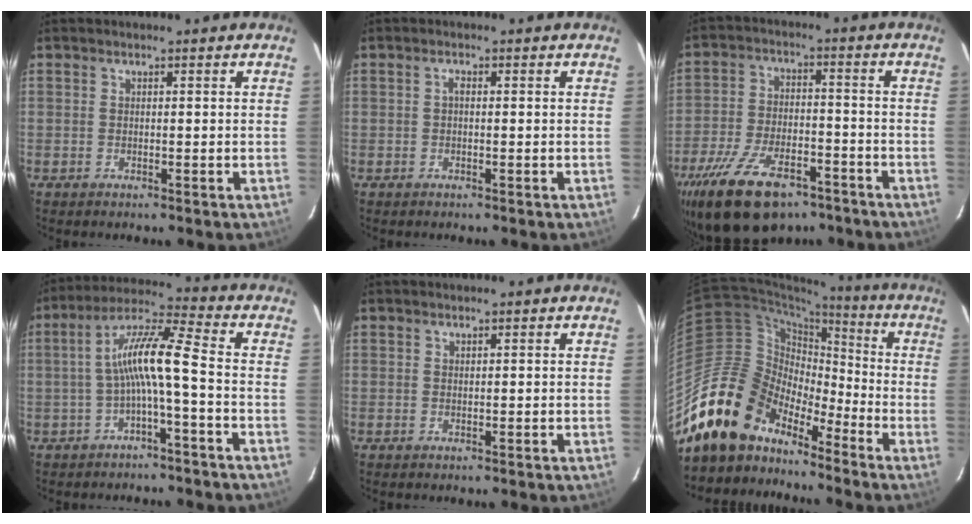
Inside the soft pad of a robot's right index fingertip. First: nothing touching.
{"total": 0.8, "force": [0.0, 0.4, 0.7], "torque": [-0.013, 0.005, -0.002]}
{"total": 18.6, "force": [-12.6, 8.8, 10.6], "torque": [-0.230, -0.025, -0.208]}
{"total": 8.8, "force": [-2.2, 0.2, 8.5], "torque": [-0.182, 0.021, -0.040]}
{"total": 0.0}
{"total": 18.2, "force": [-14.3, 9.4, 6.1], "torque": [-0.124, 0.022, -0.256]}